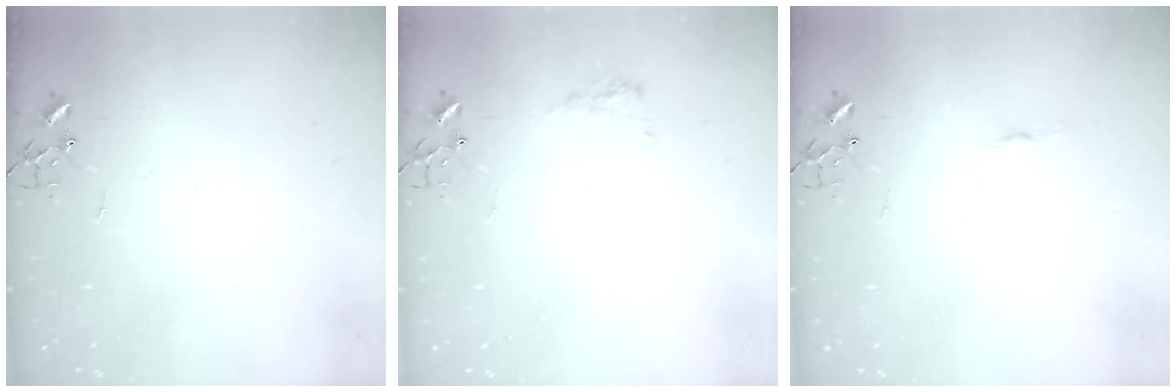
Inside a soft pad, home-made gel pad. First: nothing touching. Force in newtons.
{"total": 7.7, "press": 7.7, "slide": 0.4}
{"total": 3.3, "press": 3.3, "slide": 0.4}